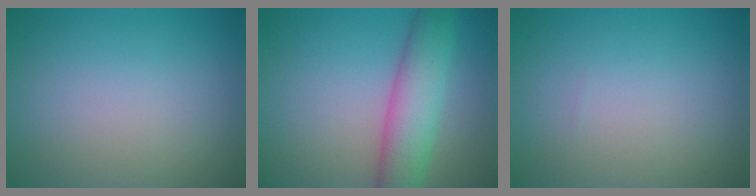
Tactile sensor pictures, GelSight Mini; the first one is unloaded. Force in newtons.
{"total": 5.9, "press": 5.9, "slide": 0.2}
{"total": 0.0}